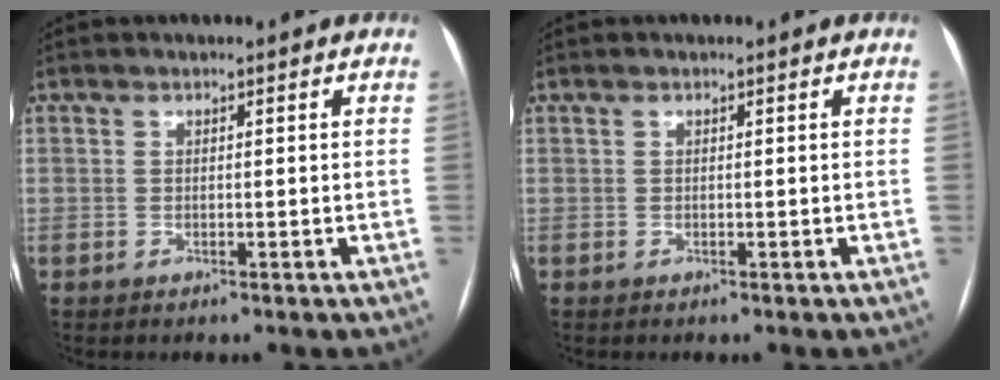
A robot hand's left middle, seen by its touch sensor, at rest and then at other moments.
{"total": 0.0}